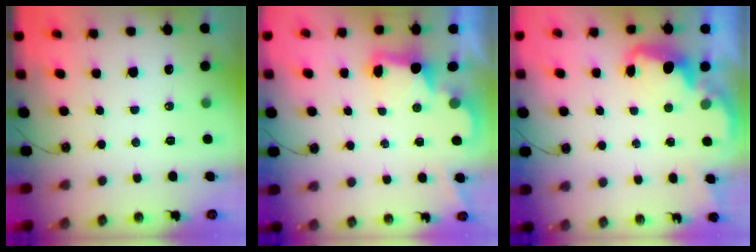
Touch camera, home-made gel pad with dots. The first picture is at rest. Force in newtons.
{"total": 2.4, "press": 2.3, "slide": 0.7}
{"total": 2.4, "press": 2.3, "slide": 0.7}